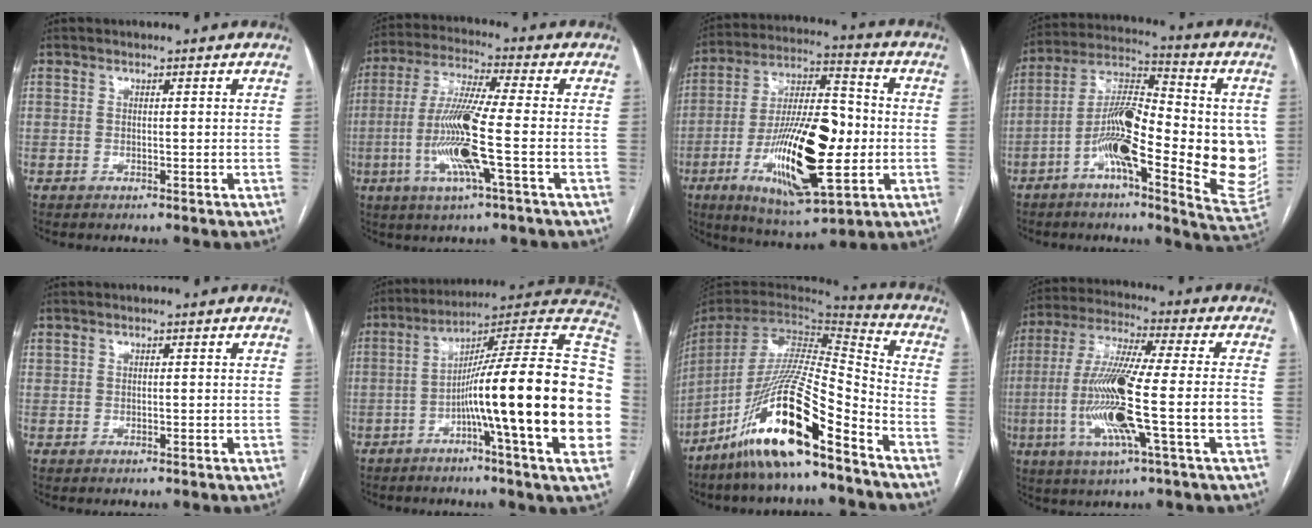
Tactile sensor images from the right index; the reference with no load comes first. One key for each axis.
{"total": 12.9, "fx": -2.9, "fy": -0.1, "fz": 12.5, "tx": -0.256, "ty": -0.011, "tz": -0.064}
{"total": 20.7, "fx": -4.3, "fy": 5.7, "fz": 19.5, "tx": -0.363, "ty": 0.000, "tz": -0.066}
{"total": 22.4, "fx": -3.6, "fy": 5.4, "fz": 21.5, "tx": -0.294, "ty": 0.005, "tz": -0.054}
{"total": 0.7, "fx": 0.5, "fy": 0.4, "fz": 0.4, "tx": -0.003, "ty": 0.003, "tz": 0.009}
{"total": 26.4, "fx": -3.8, "fy": 0.5, "fz": 26.1, "tx": -0.287, "ty": 0.018, "tz": -0.073}
{"total": 19.9, "fx": -12.9, "fy": 2.2, "fz": 14.9, "tx": -0.309, "ty": -0.024, "tz": -0.241}
{"total": 16.8, "fx": -3.6, "fy": 0.5, "fz": 16.4, "tx": -0.323, "ty": -0.009, "tz": -0.070}